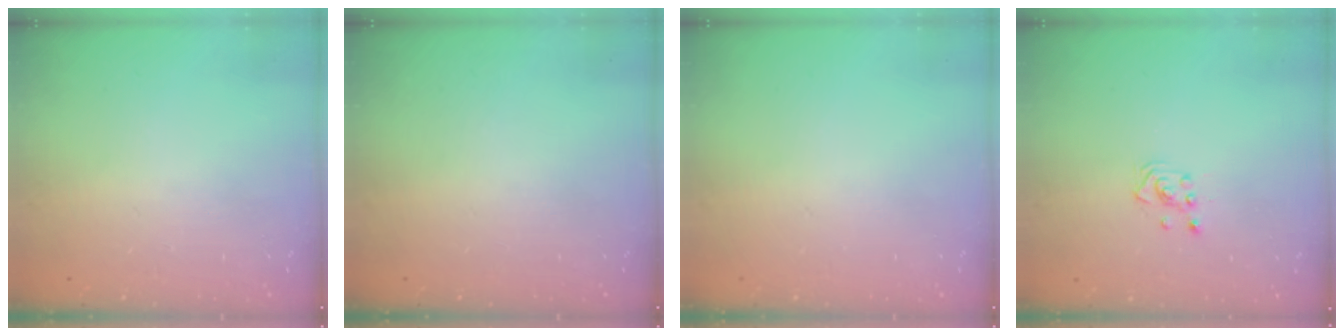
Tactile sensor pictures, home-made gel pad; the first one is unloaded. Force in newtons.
{"total": 0.0}
{"total": 0.0}
{"total": 2.8, "press": 2.8, "slide": 0.3}